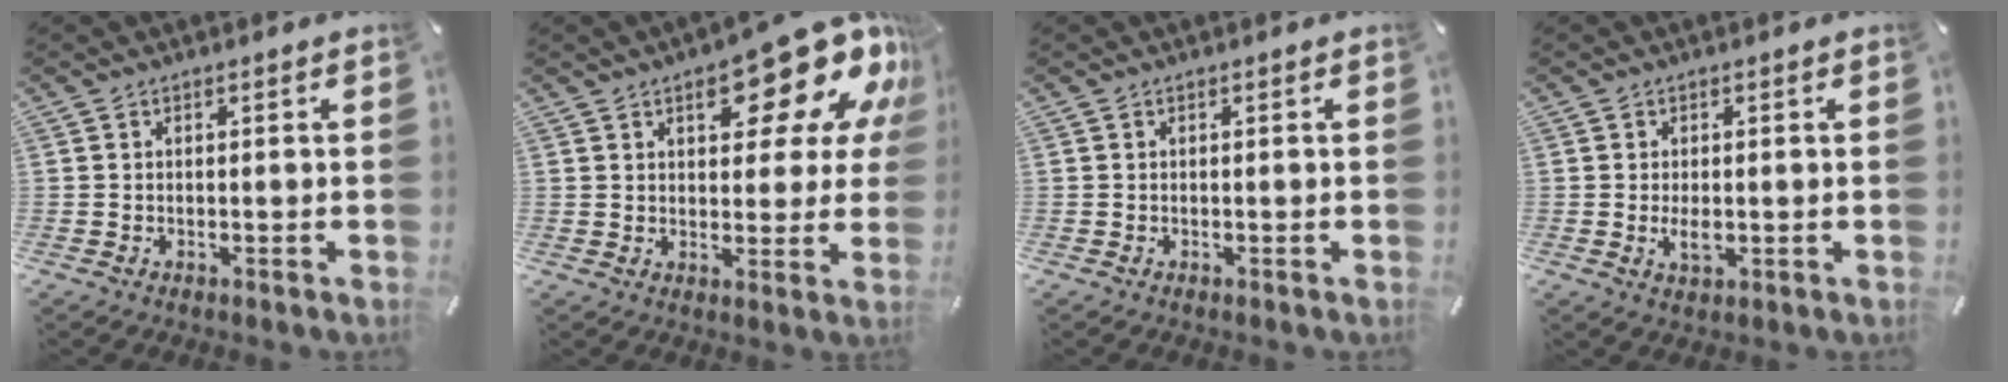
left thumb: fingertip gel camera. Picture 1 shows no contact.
{"total": 19.6, "force": [10.8, 8.6, 13.9], "torque": [-0.170, -0.073, 0.174]}
{"total": 0.0}
{"total": 2.1, "force": [0.0, 1.2, 1.8], "torque": [-0.030, -0.003, -0.001]}